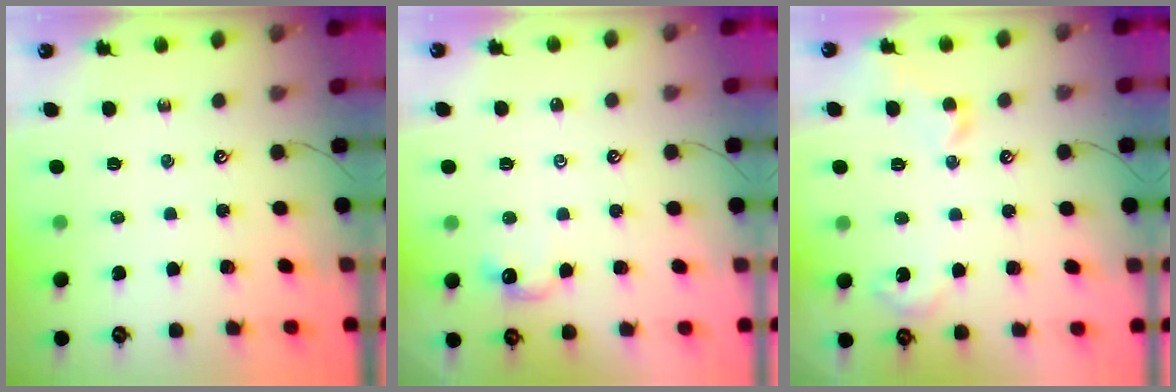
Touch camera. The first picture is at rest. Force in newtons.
{"total": 2.3, "press": 2.2, "slide": 0.5}
{"total": 4.1, "press": 4.0, "slide": 0.7}